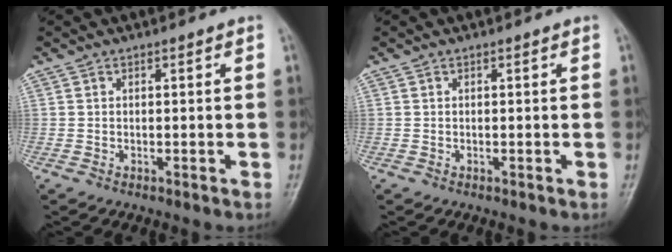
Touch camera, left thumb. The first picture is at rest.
{"total": 0.0}